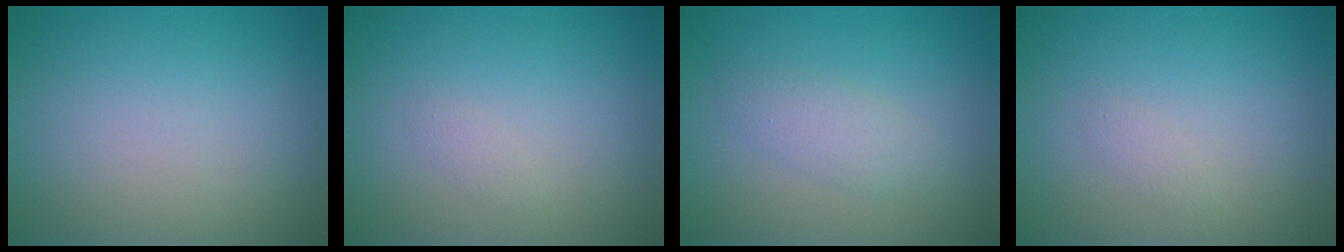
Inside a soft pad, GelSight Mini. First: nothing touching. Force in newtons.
{"total": 0.6, "press": 0.6, "slide": 0.1}
{"total": 2.0, "press": 2.0, "slide": 0.1}
{"total": 0.6, "press": 0.6, "slide": 0.1}